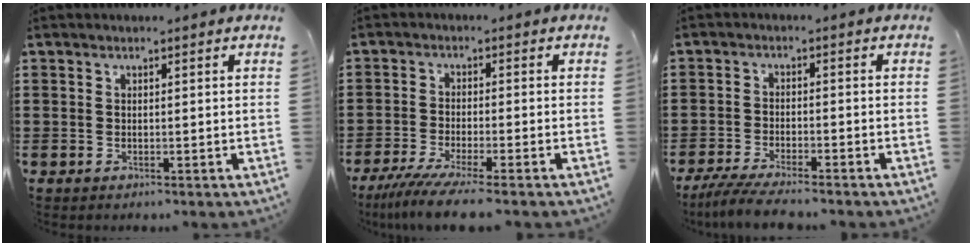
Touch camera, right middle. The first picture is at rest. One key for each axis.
{"total": 5.1, "fx": -4.2, "fy": -0.3, "fz": 2.8, "tx": -0.066, "ty": -0.024, "tz": -0.083}
{"total": 4.6, "fx": -4.2, "fy": 0.2, "fz": 2.0, "tx": -0.053, "ty": -0.016, "tz": -0.085}